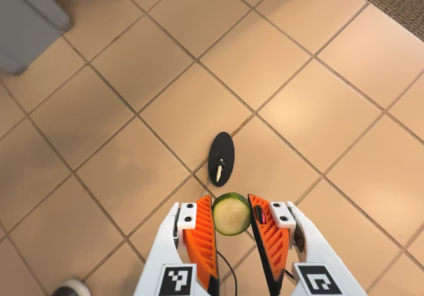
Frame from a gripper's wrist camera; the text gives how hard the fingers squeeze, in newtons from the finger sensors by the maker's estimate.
{"total": 6.6, "left": 6.0, "right": 7.2}